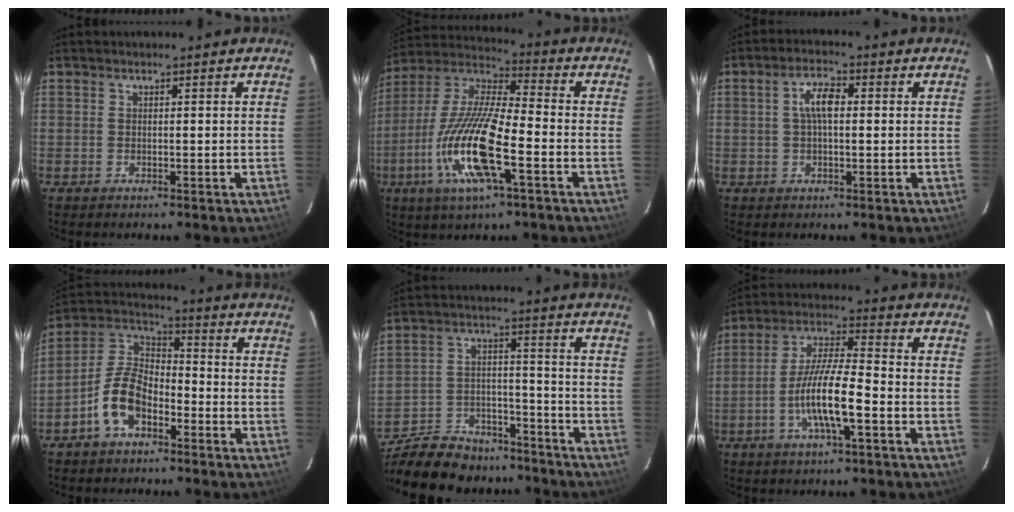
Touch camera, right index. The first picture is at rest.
{"total": 18.5, "force": [-6.7, 4.2, 16.7], "torque": [-0.343, -0.021, -0.140]}
{"total": 4.7, "force": [0.5, 1.9, 4.3], "torque": [-0.084, 0.013, 0.009]}
{"total": 9.9, "force": [-5.2, 5.3, 6.5], "torque": [-0.140, 0.026, -0.099]}
{"total": 22.7, "force": [-18.9, 9.1, 8.7], "torque": [-0.194, 0.019, -0.279]}
{"total": 11.2, "force": [-4.3, 1.6, 10.2], "torque": [-0.203, -0.002, -0.082]}